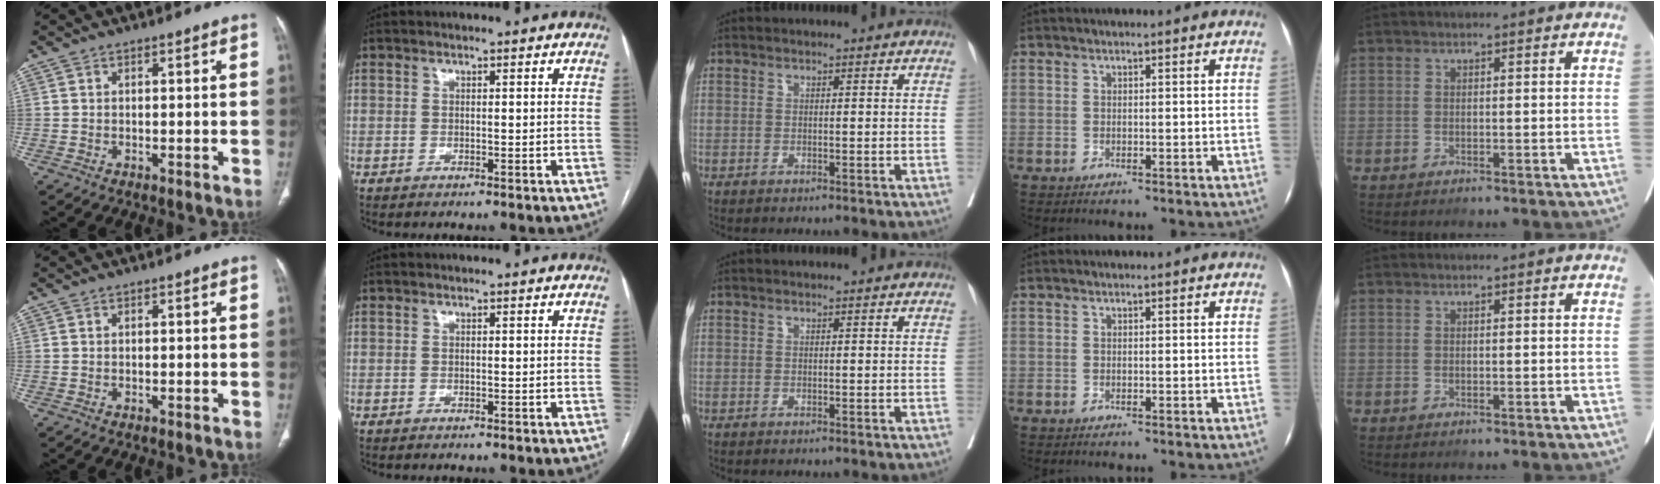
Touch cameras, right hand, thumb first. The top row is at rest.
{}